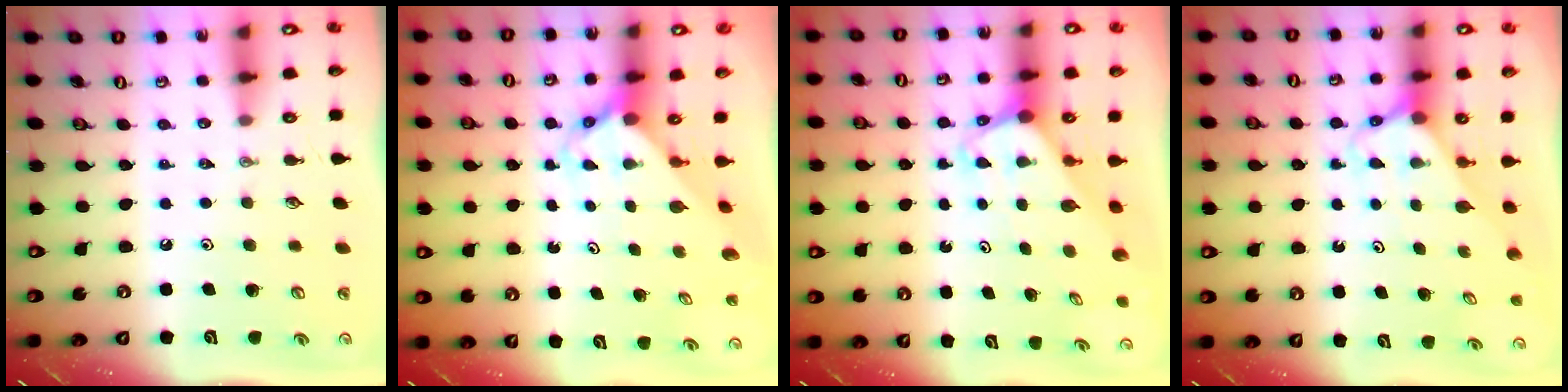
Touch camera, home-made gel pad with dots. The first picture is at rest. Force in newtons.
{"total": 3.5, "press": 3.5, "slide": 0.2}
{"total": 2.2, "press": 2.2, "slide": 0.1}
{"total": 3.0, "press": 3.0, "slide": 0.2}